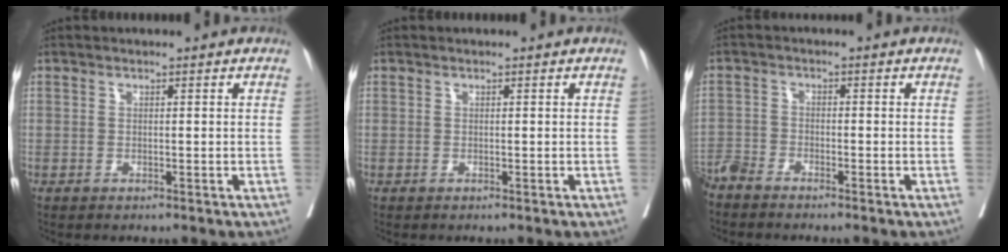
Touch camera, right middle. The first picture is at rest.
{"total": 0.0}
{"total": 4.0, "force": [-3.8, 0.3, 1.1], "torque": [-0.015, -0.011, -0.078]}